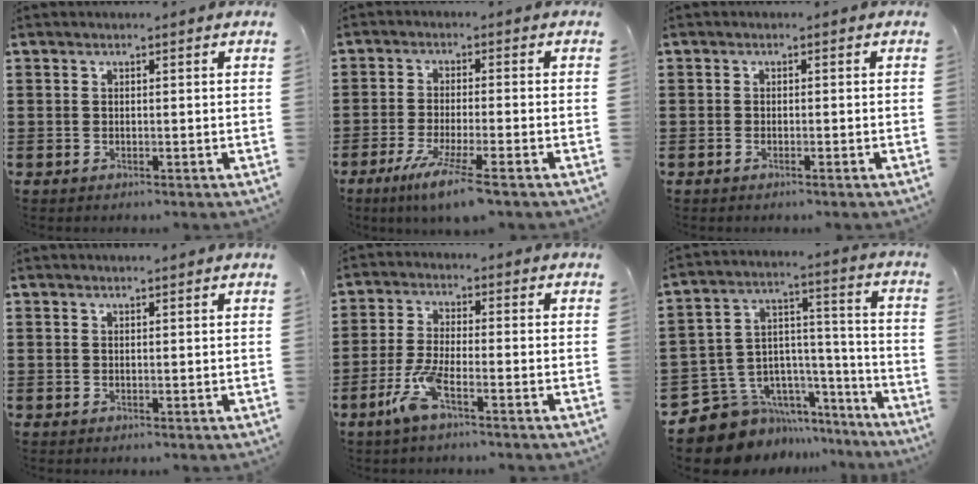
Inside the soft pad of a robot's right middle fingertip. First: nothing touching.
{"total": 6.1, "force": [-4.1, 0.0, 4.5], "torque": [-0.091, -0.018, -0.075]}
{"total": 0.7, "force": [-0.5, 0.1, 0.4], "torque": [-0.010, -0.003, -0.009]}
{"total": 0.7, "force": [0.7, -0.1, 0.0], "torque": [-0.001, -0.001, 0.014]}
{"total": 5.9, "force": [-3.2, 0.8, 4.9], "torque": [-0.121, -0.016, -0.065]}
{"total": 10.5, "force": [-8.7, 5.7, 1.9], "torque": [-0.063, 0.009, -0.162]}